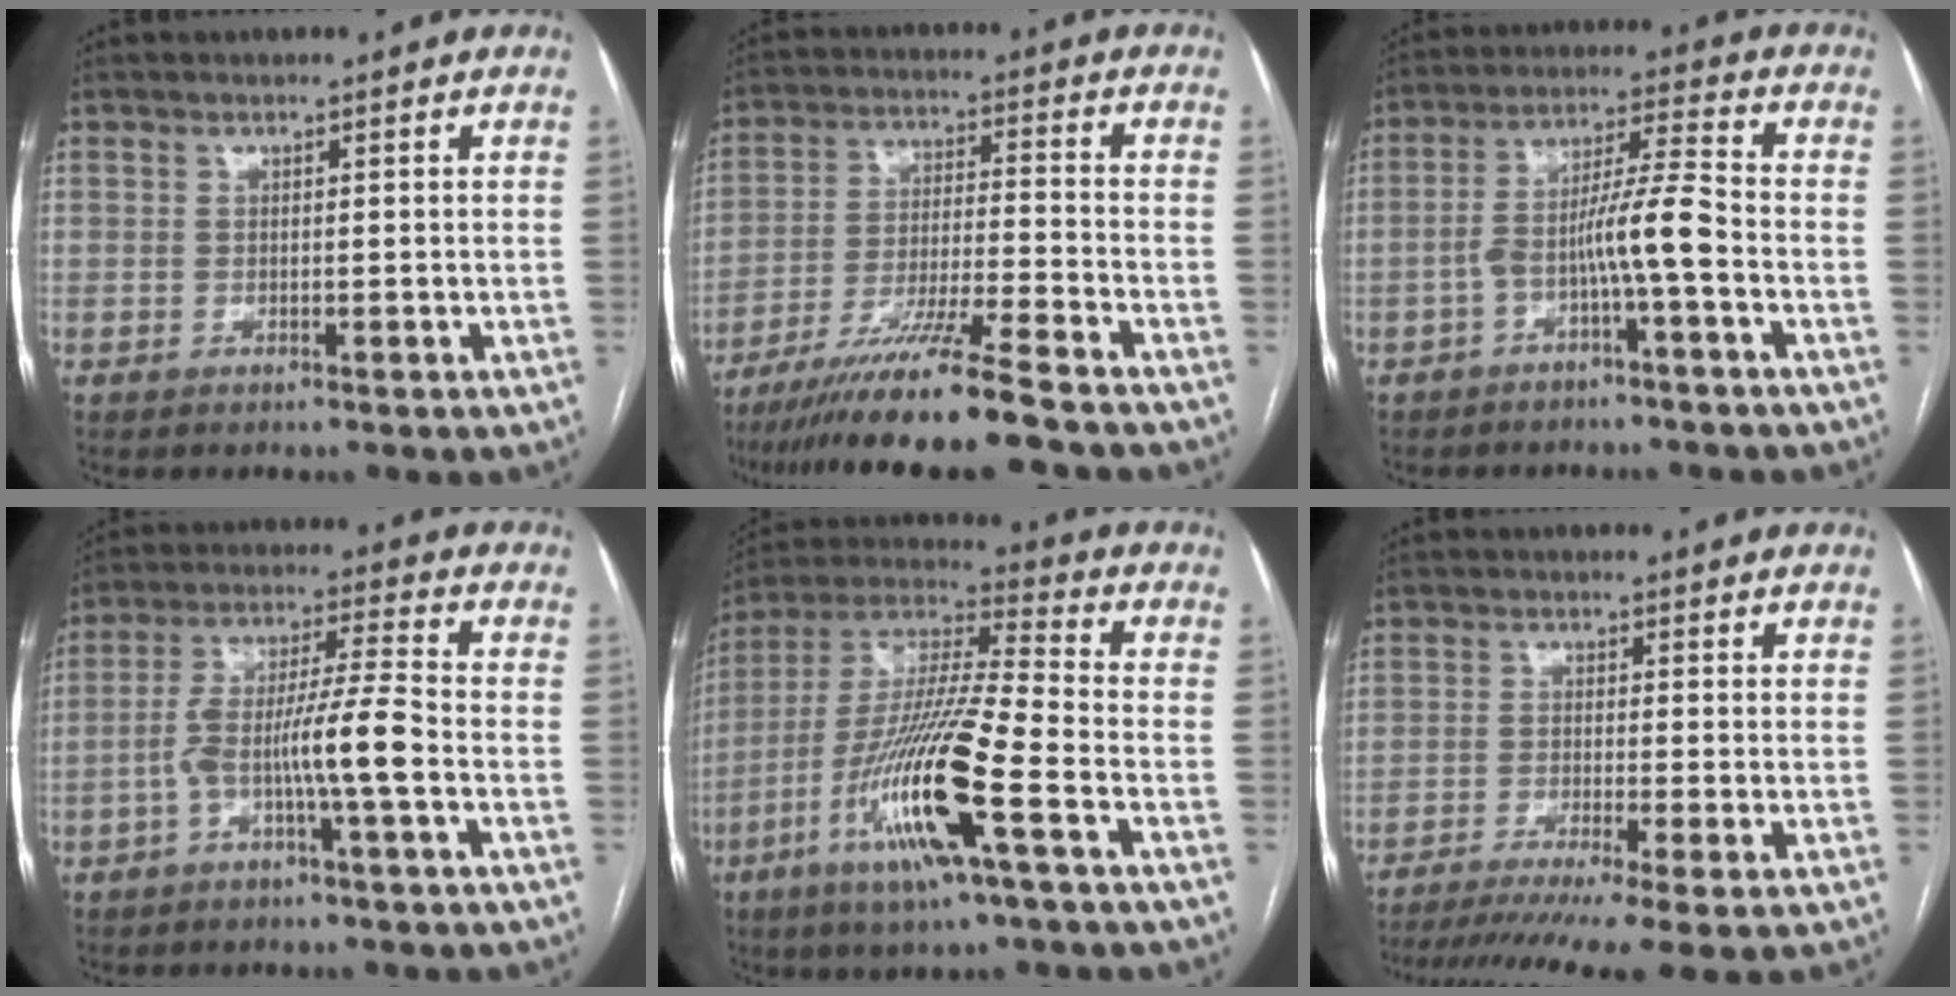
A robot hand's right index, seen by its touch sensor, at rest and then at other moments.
{"total": 13.8, "force": [-11.2, -1.4, 7.9], "torque": [-0.131, -0.029, -0.189]}
{"total": 7.9, "force": [-3.0, -0.1, 7.3], "torque": [-0.133, 0.026, -0.051]}
{"total": 9.4, "force": [-3.2, -0.2, 8.9], "torque": [-0.168, 0.021, -0.058]}
{"total": 18.5, "force": [-7.5, 0.8, 16.9], "torque": [-0.354, -0.022, -0.145]}
{"total": 12.6, "force": [-9.6, -0.6, 8.1], "torque": [-0.126, -0.028, -0.150]}